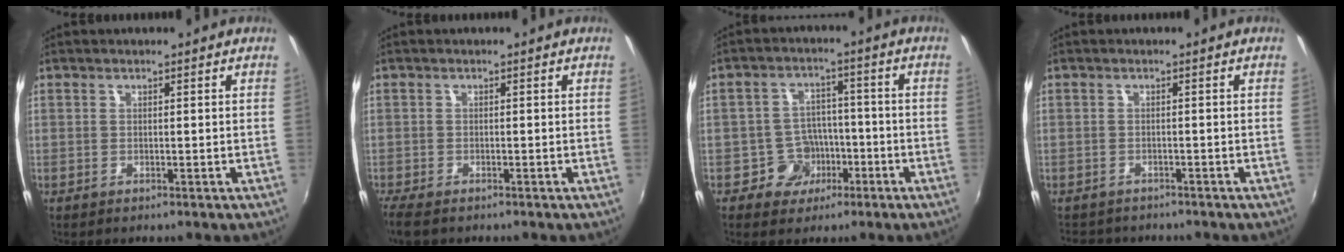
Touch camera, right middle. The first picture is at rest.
{"total": 4.1, "force": [-3.2, 1.3, 2.2], "torque": [-0.053, -0.019, -0.062]}
{"total": 6.8, "force": [-3.4, 5.8, 0.9], "torque": [-0.031, 0.027, -0.048]}
{"total": 5.2, "force": [-4.6, 2.2, 1.0], "torque": [-0.031, -0.007, -0.073]}